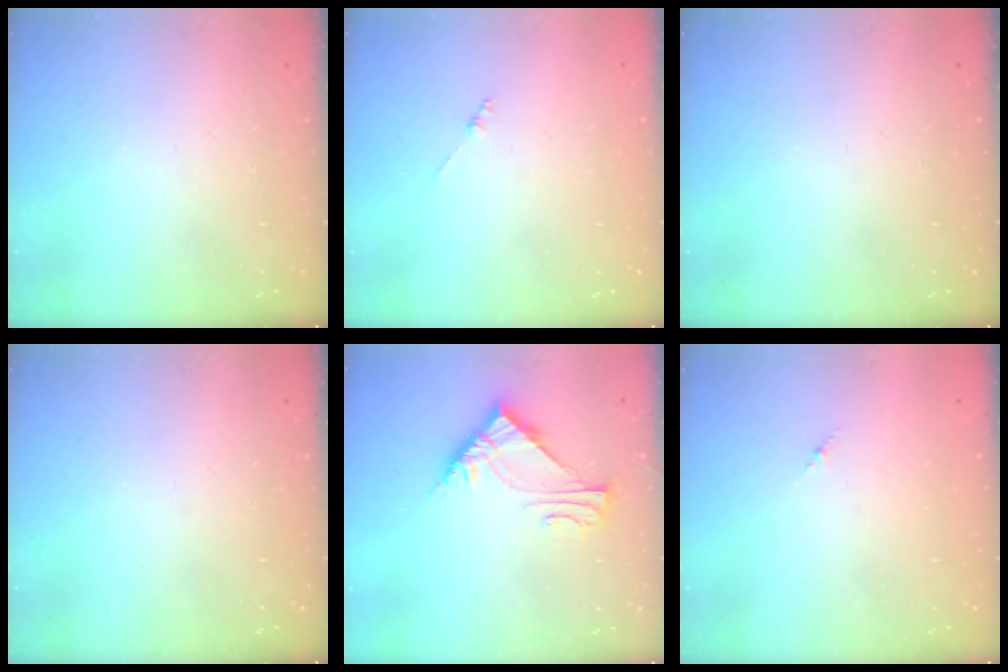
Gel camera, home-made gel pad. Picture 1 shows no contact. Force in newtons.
{"total": 1.3, "press": 1.3, "slide": 0.3}
{"total": 0.0}
{"total": 0.0}
{"total": 6.6, "press": 6.6, "slide": 0.4}
{"total": 1.8, "press": 1.7, "slide": 0.6}